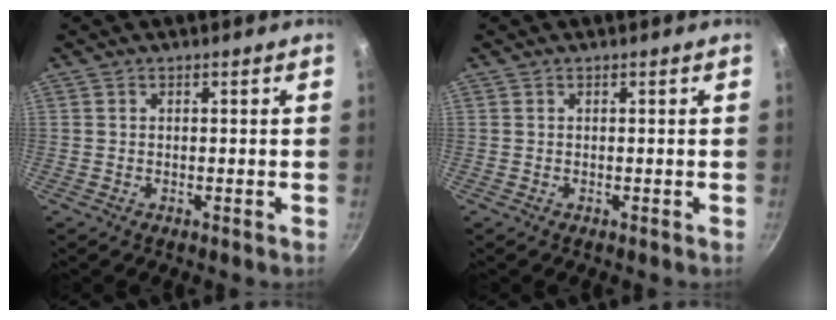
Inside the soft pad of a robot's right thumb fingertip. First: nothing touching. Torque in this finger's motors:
{"motor_torque": [0.00, 0.00, 0.24, 0.29, 0.04]}